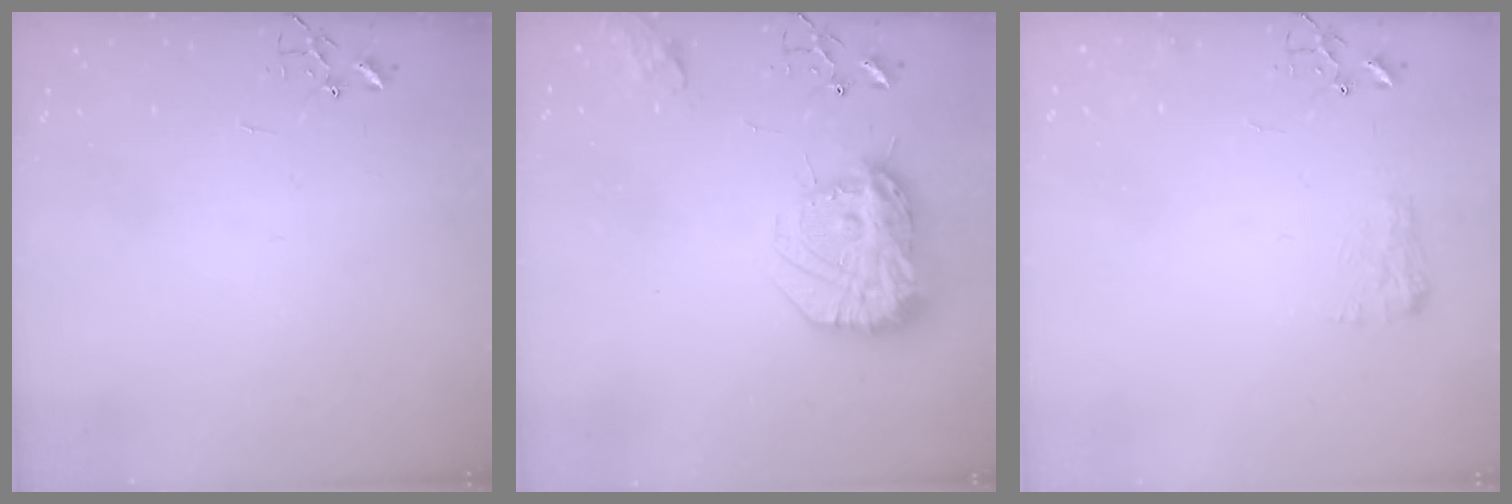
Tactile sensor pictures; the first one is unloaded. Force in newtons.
{"total": 18.5, "press": 18.4, "slide": 1.7}
{"total": 7.9, "press": 7.9, "slide": 0.1}